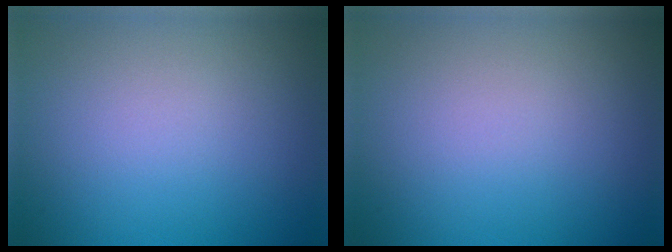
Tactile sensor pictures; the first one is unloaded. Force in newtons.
{"total": 0.0}